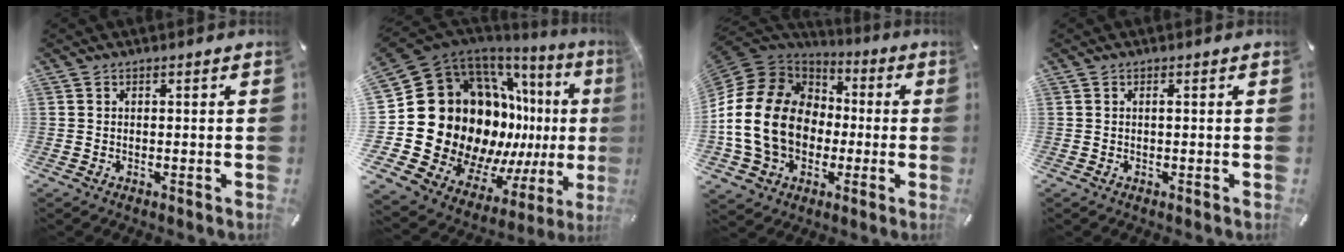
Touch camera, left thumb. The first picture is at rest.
{"total": 26.0, "force": [0.4, 19.7, 17.0], "torque": [-0.310, -0.084, 0.067]}
{"total": 20.2, "force": [-3.1, 16.3, 11.7], "torque": [-0.276, 0.019, -0.056]}
{"total": 0.6, "force": [0.1, 0.0, 0.6], "torque": [-0.010, 0.000, 0.001]}